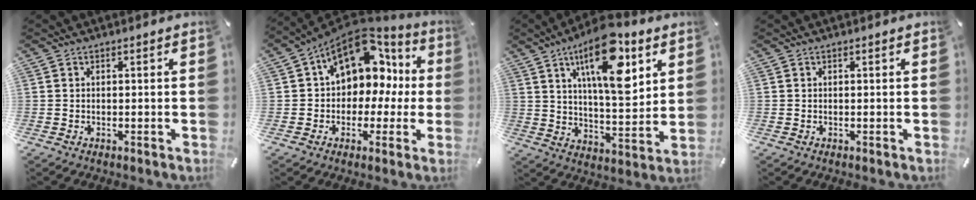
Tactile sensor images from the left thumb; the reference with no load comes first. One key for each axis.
{"total": 15.3, "fx": 5.7, "fy": 10.8, "fz": 9.2, "tx": -0.141, "ty": -0.029, "tz": 0.102}
{"total": 18.1, "fx": 9.2, "fy": 7.2, "fz": 13.8, "tx": -0.237, "ty": -0.036, "tz": 0.145}
{"total": 0.0}